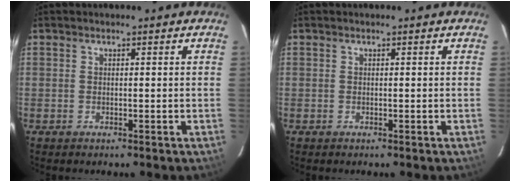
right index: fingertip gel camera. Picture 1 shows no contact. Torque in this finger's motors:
{"motor_torque": [0.00, 0.00, 0.00, 0.00]}